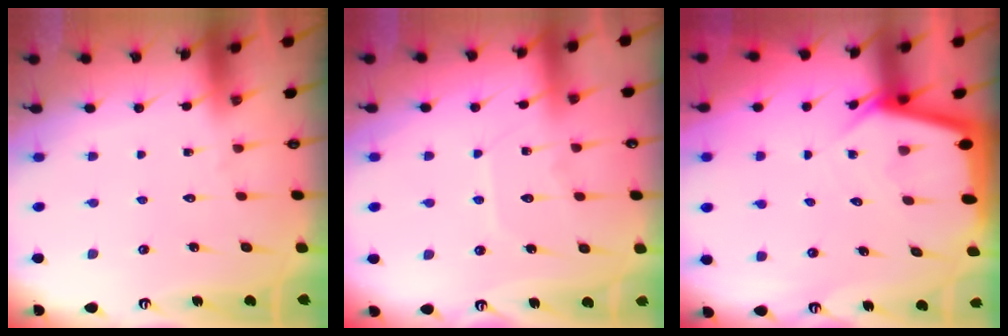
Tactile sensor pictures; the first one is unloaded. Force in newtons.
{"total": 6.6, "press": 6.6, "slide": 0.7}
{"total": 4.5, "press": 4.5, "slide": 0.5}